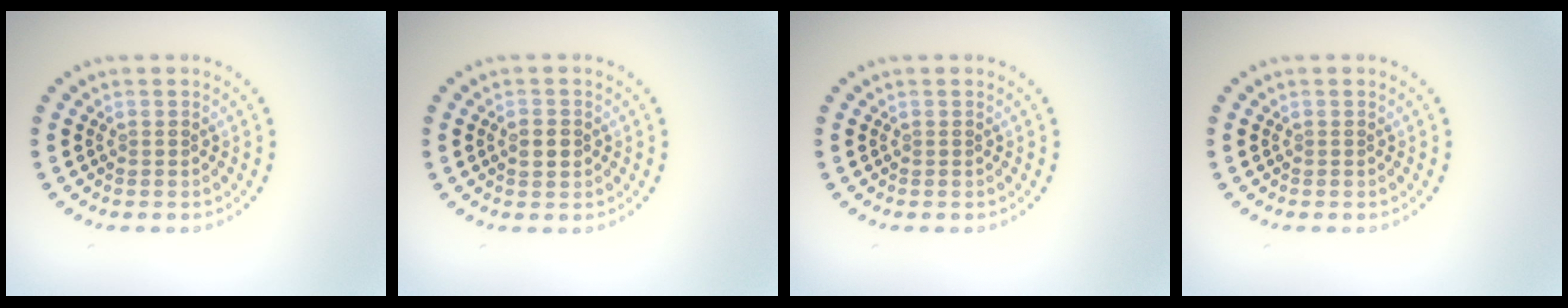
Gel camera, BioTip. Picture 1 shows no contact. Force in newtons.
{"total": 1.5, "press": 1.5, "slide": 0.1}
{"total": 0.0}
{"total": 0.0}